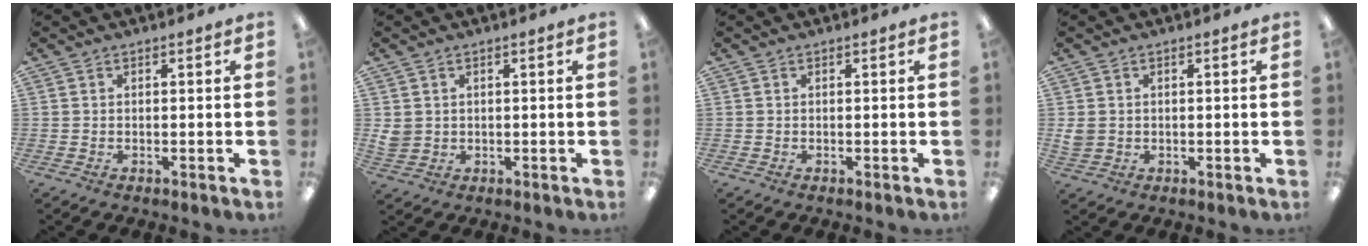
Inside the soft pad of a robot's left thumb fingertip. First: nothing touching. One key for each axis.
{"total": 3.0, "fx": 1.0, "fy": 2.7, "fz": 0.7, "tx": -0.019, "ty": 0.005, "tz": 0.021}
{"total": 0.0}
{"total": 2.6, "fx": 0.5, "fy": 2.4, "fz": 0.9, "tx": -0.010, "ty": 0.001, "tz": 0.007}